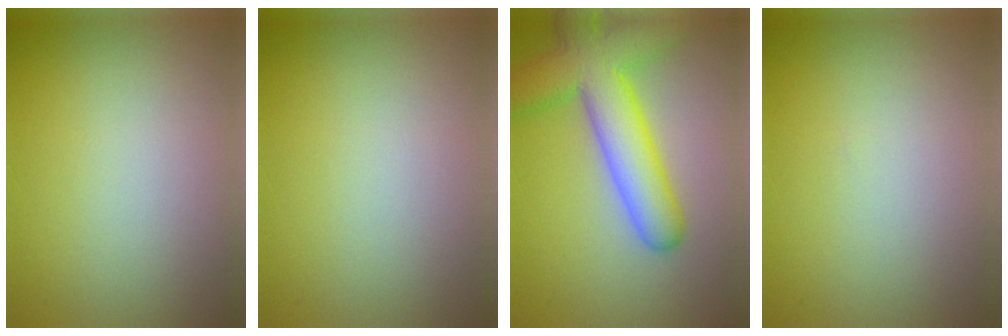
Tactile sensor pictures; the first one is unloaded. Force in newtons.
{"total": 0.0}
{"total": 8.4, "press": 8.4, "slide": 0.4}
{"total": 0.0}